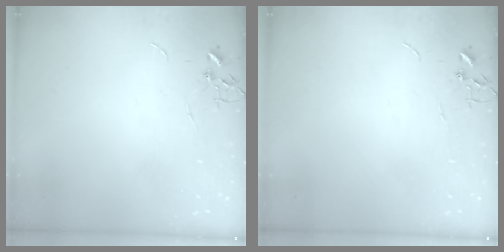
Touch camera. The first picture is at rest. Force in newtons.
{"total": 0.0}